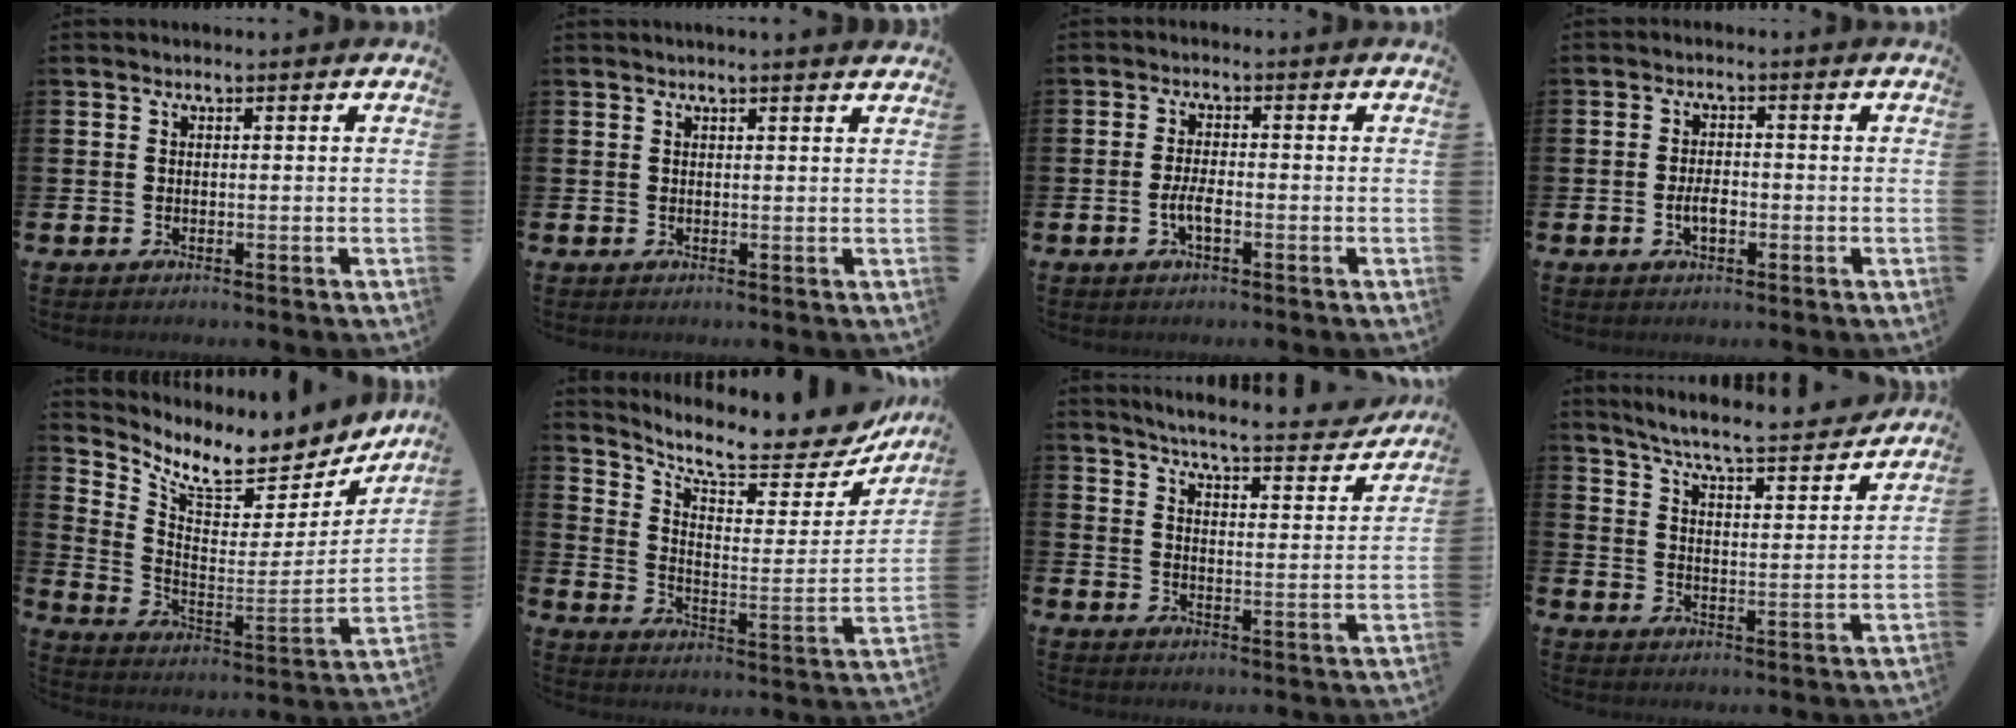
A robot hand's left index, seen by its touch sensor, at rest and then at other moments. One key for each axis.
{"total": 1.0, "fx": 1.0, "fy": -0.2, "fz": 0.3, "tx": 0.004, "ty": -0.004, "tz": 0.016}
{"total": 2.8, "fx": -1.0, "fy": 1.0, "fz": 2.5, "tx": -0.052, "ty": 0.002, "tz": -0.022}
{"total": 2.8, "fx": -0.7, "fy": 1.4, "fz": 2.3, "tx": -0.035, "ty": 0.001, "tz": -0.016}
{"total": 8.0, "fx": 6.9, "fy": 2.8, "fz": 3.0, "tx": -0.086, "ty": -0.062, "tz": 0.114}
{"total": 9.1, "fx": 8.3, "fy": 2.1, "fz": 3.1, "tx": -0.082, "ty": -0.070, "tz": 0.140}
{"total": 5.5, "fx": 5.2, "fy": 0.2, "fz": 1.6, "tx": -0.050, "ty": -0.043, "tz": 0.084}
{"total": 6.4, "fx": 6.1, "fy": -0.1, "fz": 2.0, "tx": -0.069, "ty": -0.049, "tz": 0.101}